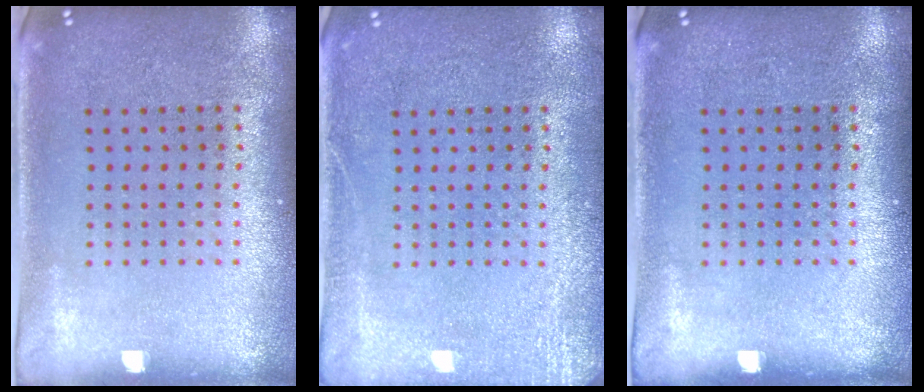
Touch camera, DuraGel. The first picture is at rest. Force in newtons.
{"total": 2.8, "press": 2.7, "slide": 0.4}
{"total": 0.0}